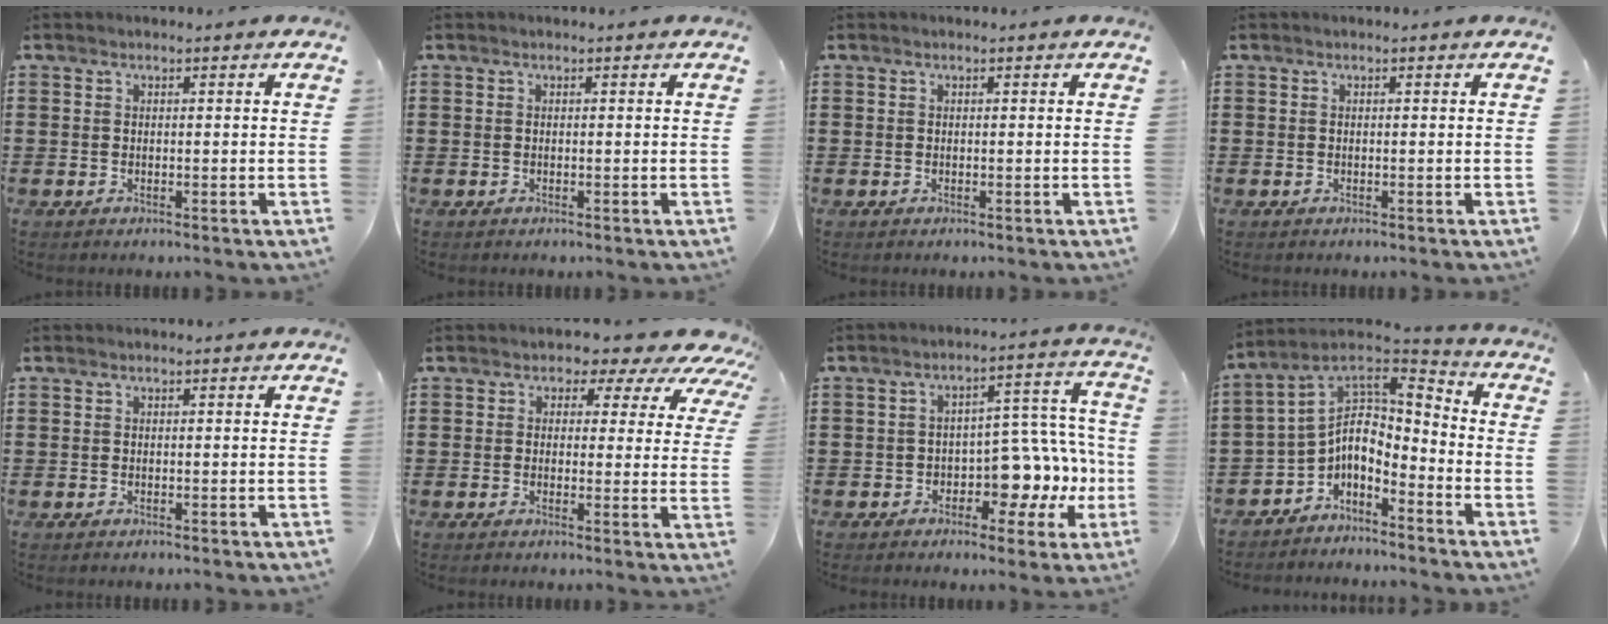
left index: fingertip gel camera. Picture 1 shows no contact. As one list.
[{"total": 0.0}, {"total": 0.0}, {"total": 0.0}, {"total": 0.0}, {"total": 3.4, "force": [2.1, 2.4, 1.4], "torque": [-0.023, -0.022, 0.024]}, {"total": 7.8, "force": [-1.9, 5.2, 5.4], "torque": [-0.090, -0.011, -0.030]}, {"total": 6.3, "force": [-3.0, 3.5, 4.4], "torque": [-0.106, -0.010, -0.070]}]